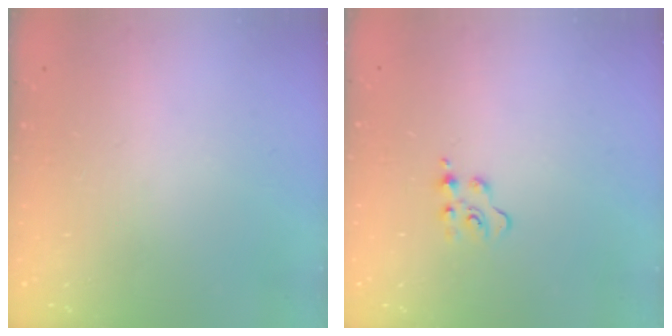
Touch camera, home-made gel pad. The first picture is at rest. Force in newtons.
{"total": 4.4, "press": 4.3, "slide": 0.4}